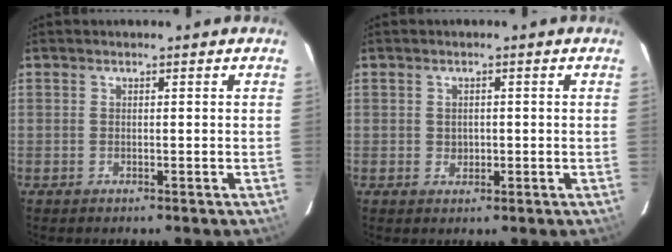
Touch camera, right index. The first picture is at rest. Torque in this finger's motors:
{"motor_torque": [-0.03, 0.01, 0.03, 0.00]}